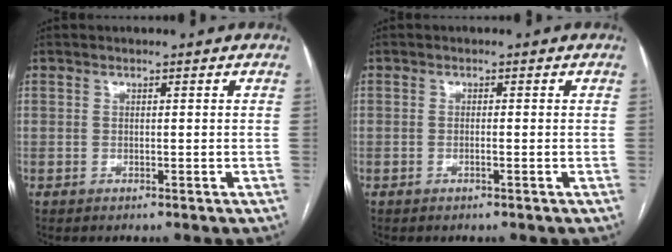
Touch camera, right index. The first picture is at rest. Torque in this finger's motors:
{"motor_torque": [-0.46, 0.34, -0.03, 0.00]}